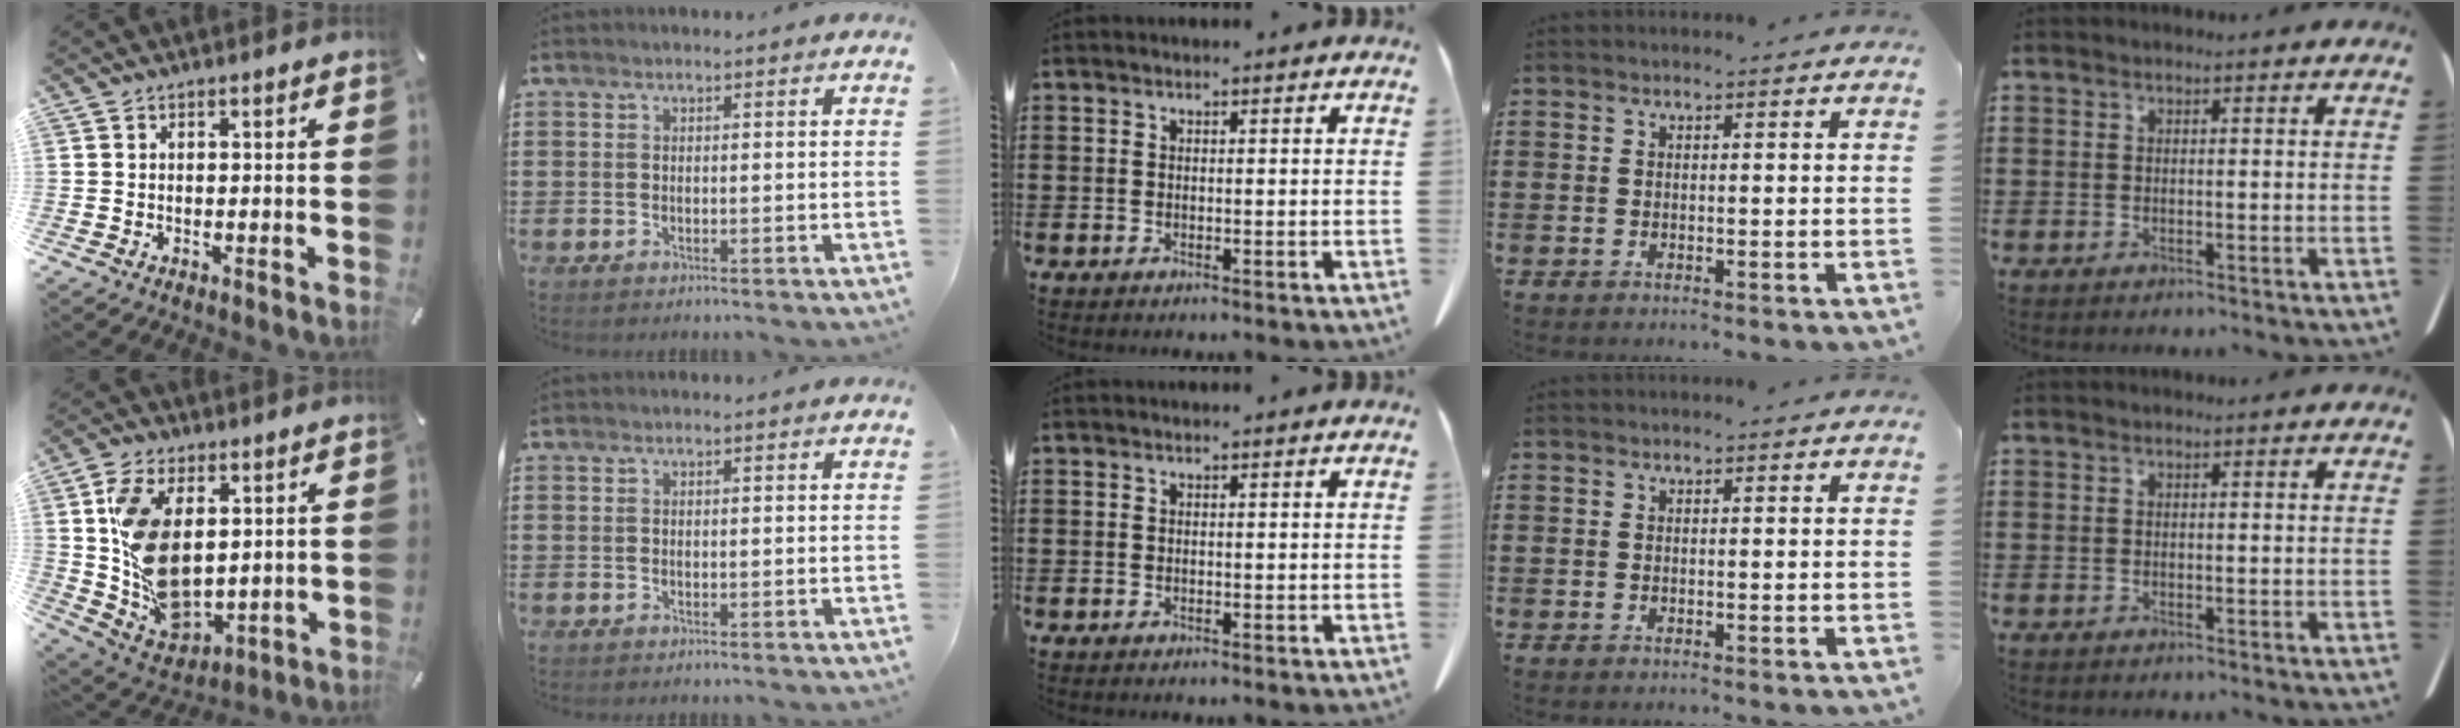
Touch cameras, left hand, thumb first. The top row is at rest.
{"thumb": {"total": 16.5, "force": [3.1, 10.9, 12.0], "torque": [-0.234, -0.008, 0.066]}}